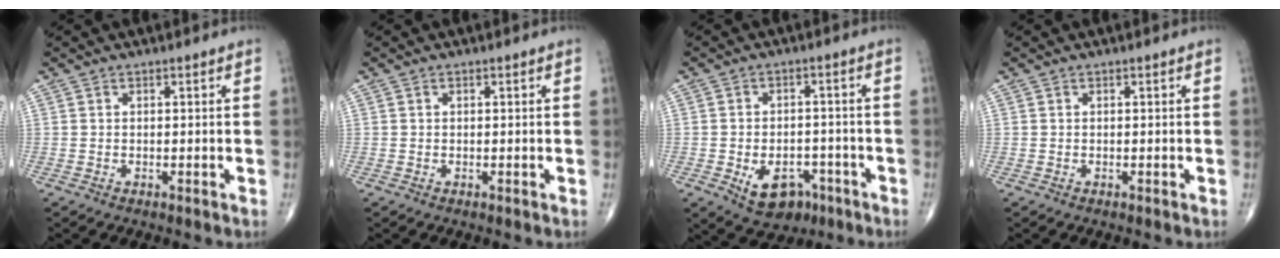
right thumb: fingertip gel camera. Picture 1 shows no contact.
{"total": 0.0}
{"total": 8.8, "force": [-4.0, 6.0, 5.1], "torque": [-0.059, 0.024, -0.047]}
{"total": 0.0}